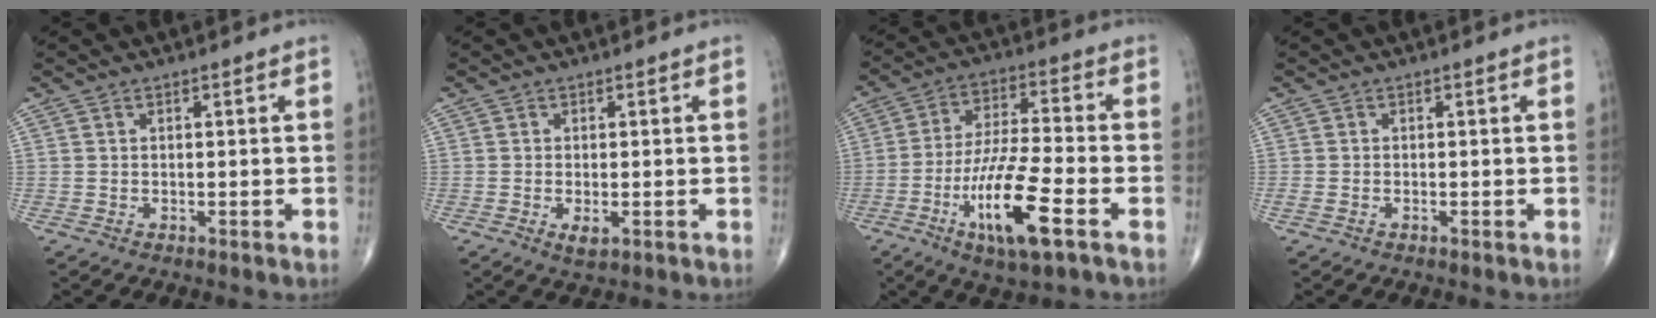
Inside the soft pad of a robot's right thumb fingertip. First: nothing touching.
{"total": 2.2, "force": [-0.6, 0.9, 1.9], "torque": [-0.033, -0.004, -0.010]}
{"total": 15.2, "force": [-6.4, 3.2, 13.4], "torque": [-0.260, 0.014, -0.115]}
{"total": 0.8, "force": [-0.3, 0.4, 0.5], "torque": [-0.018, -0.002, -0.008]}